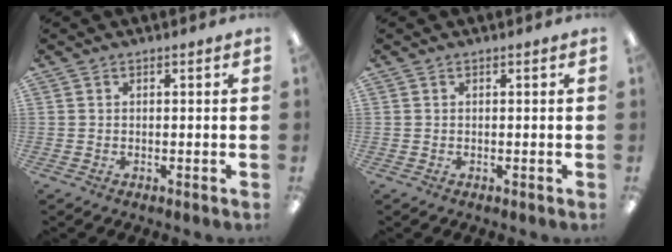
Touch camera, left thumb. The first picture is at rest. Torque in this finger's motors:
{"motor_torque": [0.00, 0.00, 0.01, -0.03, 0.00]}